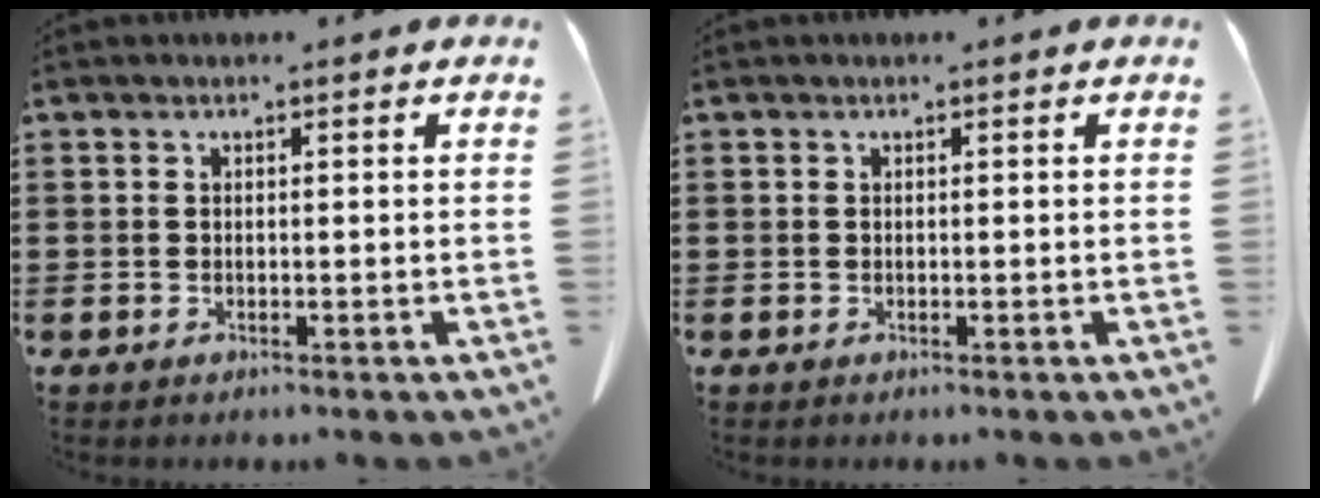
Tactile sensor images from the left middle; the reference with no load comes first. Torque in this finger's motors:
{"motor_torque": [-0.17, 0.30, 0.00, 0.00]}